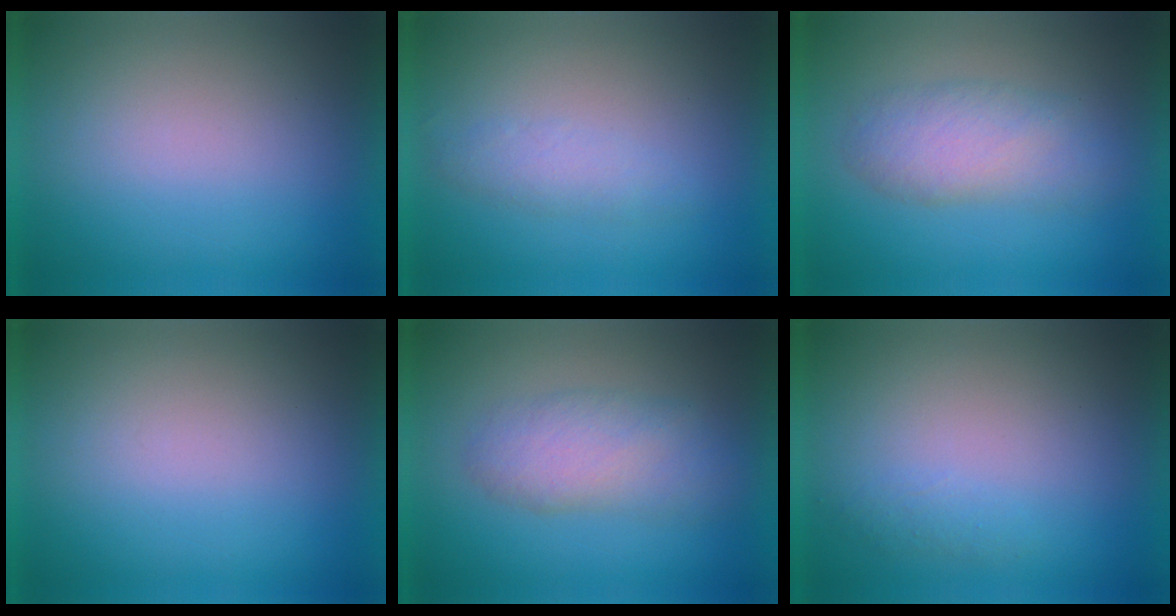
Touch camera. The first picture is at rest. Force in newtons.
{"total": 2.5}
{"total": 4.2}
{"total": 0.0}
{"total": 4.3}
{"total": 2.1}